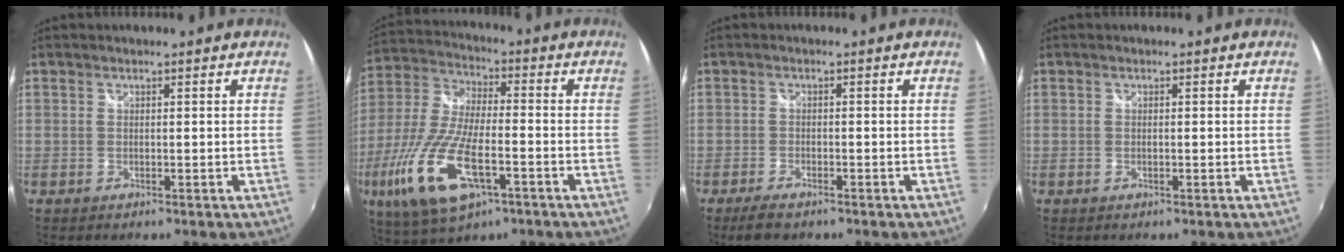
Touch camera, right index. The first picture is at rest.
{"total": 19.8, "force": [-8.2, 7.6, 16.3], "torque": [-0.356, -0.039, -0.154]}
{"total": 4.3, "force": [-3.2, 1.4, 2.5], "torque": [-0.064, -0.010, -0.056]}
{"total": 0.0}